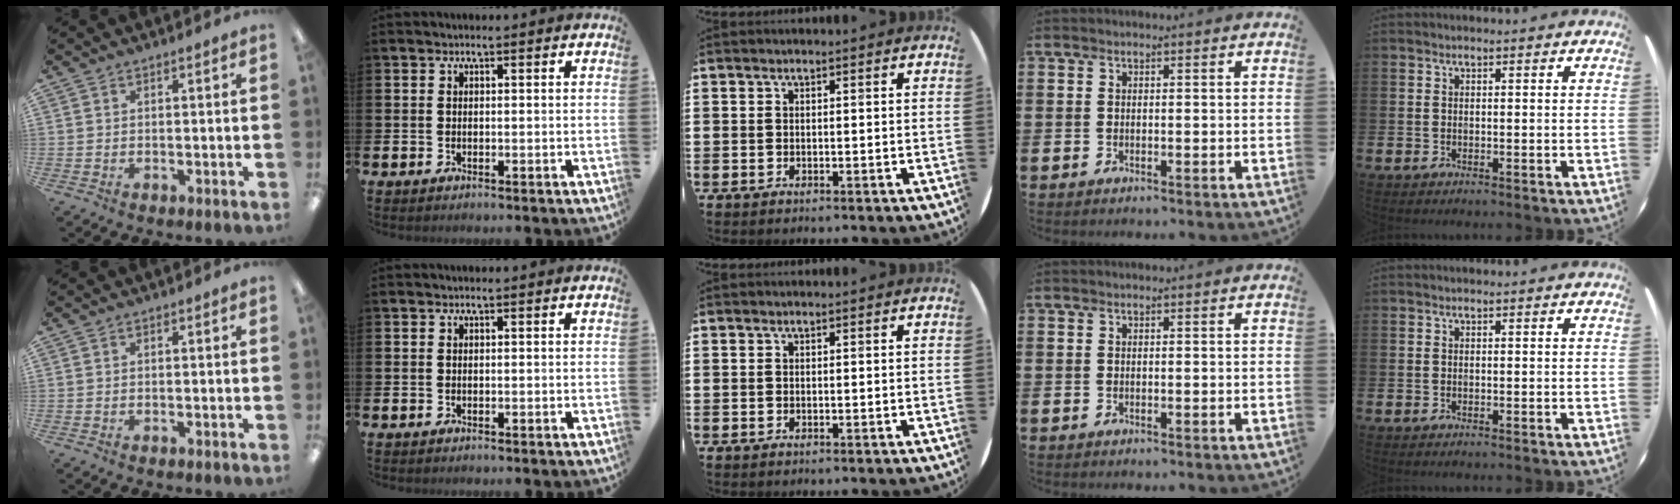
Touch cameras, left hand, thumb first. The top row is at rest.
{}